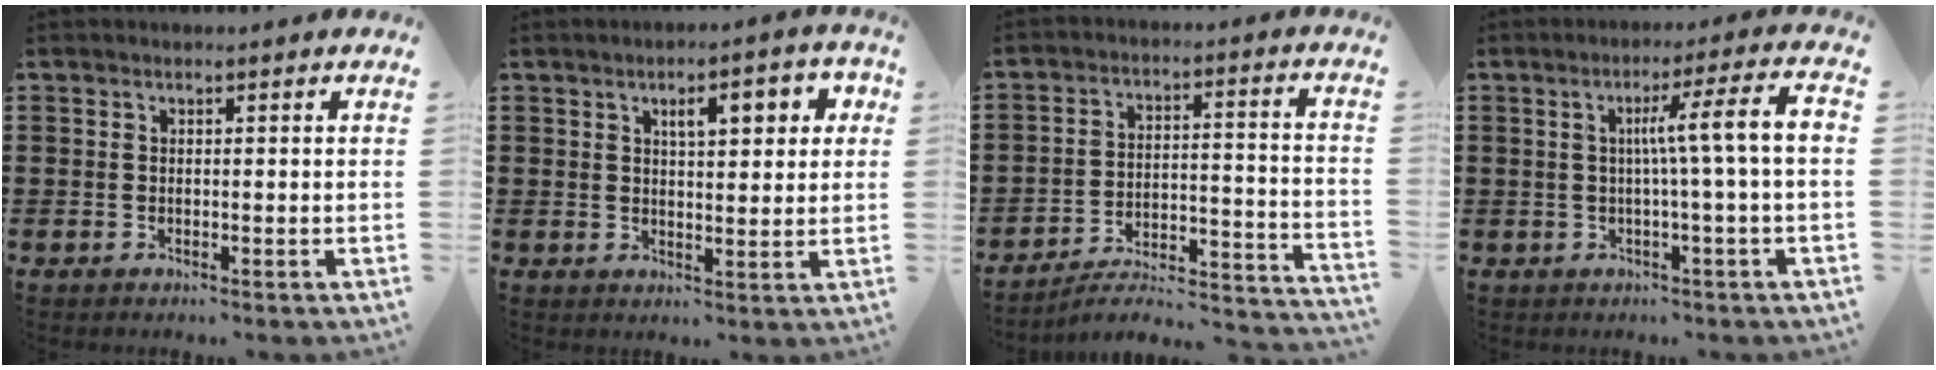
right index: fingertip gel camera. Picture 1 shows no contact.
{"total": 4.9, "force": [2.0, 1.8, 4.1], "torque": [-0.062, 0.000, 0.025]}
{"total": 3.4, "force": [-2.9, 0.4, 1.7], "torque": [-0.039, -0.020, -0.067]}
{"total": 7.5, "force": [0.0, -0.5, 7.5], "torque": [-0.136, -0.002, -0.010]}